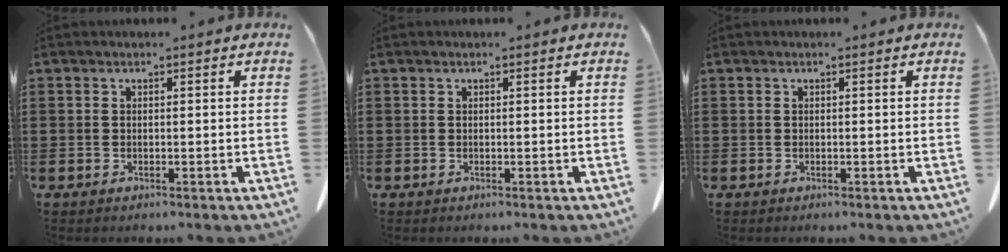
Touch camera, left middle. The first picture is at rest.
{"total": 0.0}
{"total": 0.0}